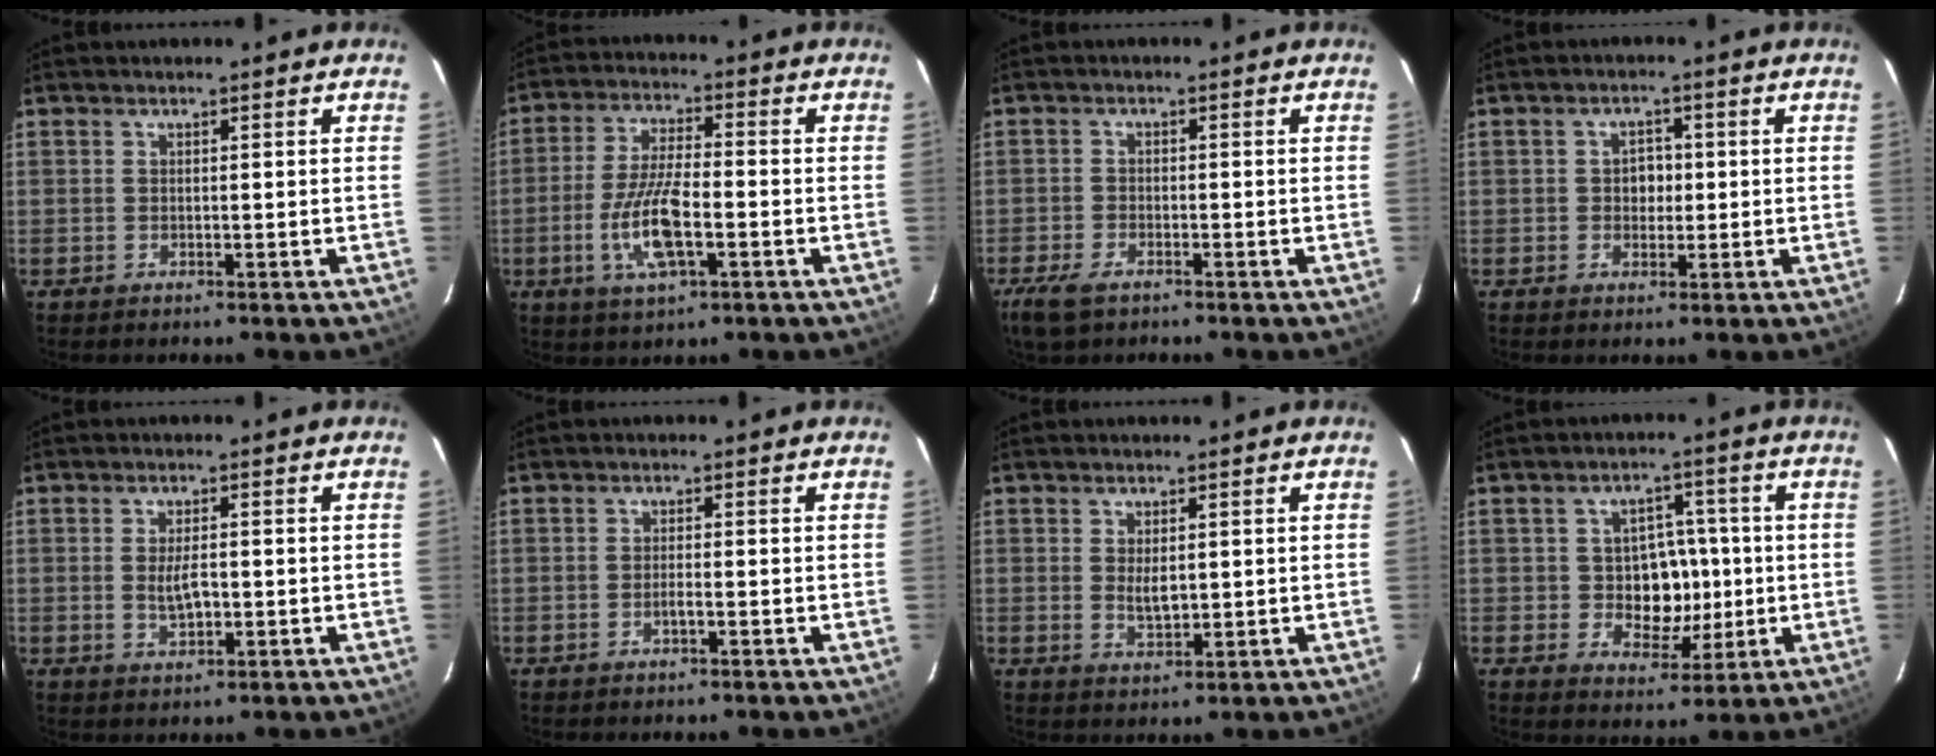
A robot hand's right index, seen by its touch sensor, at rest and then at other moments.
{"total": 10.5, "force": [-3.4, 3.1, 9.5], "torque": [-0.194, -0.007, -0.063]}
{"total": 5.5, "force": [-3.8, 2.4, 3.2], "torque": [-0.089, -0.012, -0.074]}
{"total": 3.1, "force": [0.0, 2.6, 1.6], "torque": [-0.024, 0.009, -0.001]}
{"total": 3.7, "force": [-0.5, 1.5, 3.3], "torque": [-0.061, -0.006, -0.005]}
{"total": 1.3, "force": [-0.7, 0.2, 1.1], "torque": [-0.020, -0.001, -0.014]}
{"total": 3.2, "force": [0.3, 1.7, 2.7], "torque": [-0.045, -0.007, 0.010]}
{"total": 8.1, "force": [-0.6, 6.9, 4.3], "torque": [-0.078, 0.006, 0.001]}